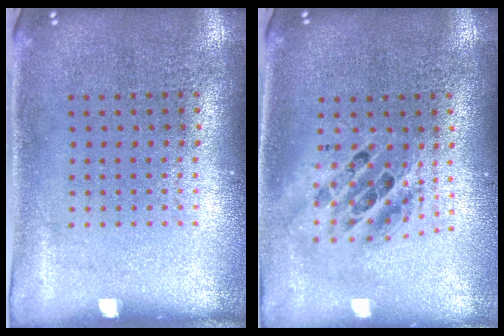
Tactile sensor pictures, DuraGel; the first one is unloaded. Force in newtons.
{"total": 1.7, "press": 1.4, "slide": 1.0}